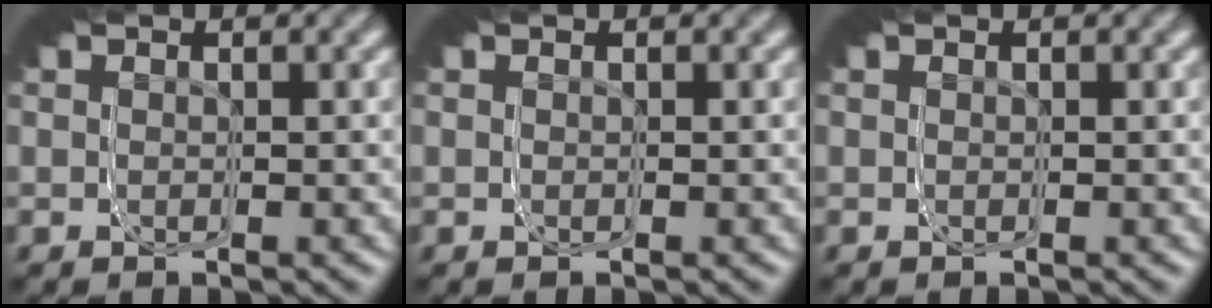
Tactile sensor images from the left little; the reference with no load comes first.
{"total": 0.0}
{"total": 0.0}